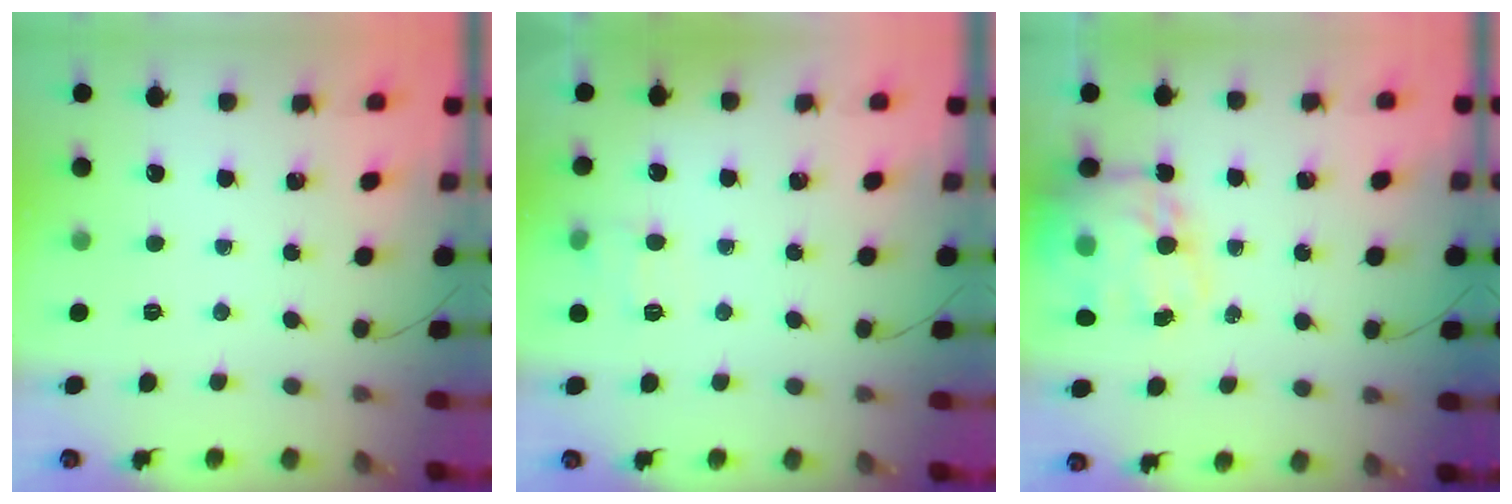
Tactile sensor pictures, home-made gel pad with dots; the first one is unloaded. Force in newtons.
{"total": 5.9, "press": 5.6, "slide": 1.9}
{"total": 18.0, "press": 17.4, "slide": 4.6}